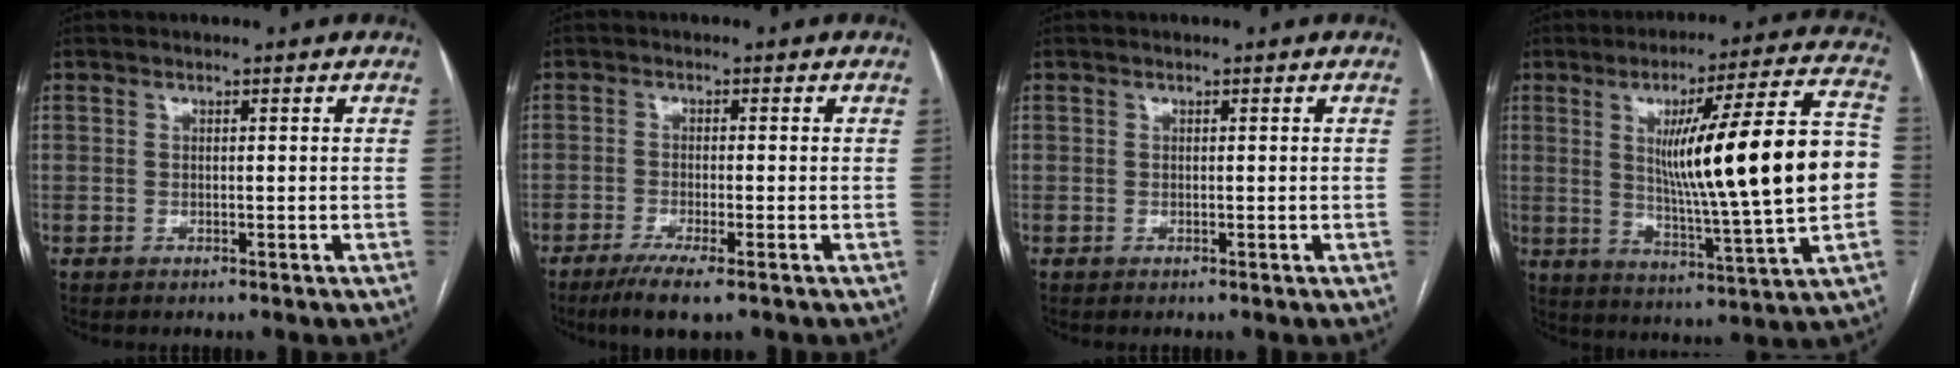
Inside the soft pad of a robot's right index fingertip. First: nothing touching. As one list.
[{"total": 5.9, "force": [-3.8, 0.3, 4.5], "torque": [-0.077, -0.016, -0.064]}, {"total": 0.0}, {"total": 22.3, "force": [1.3, 0.5, 22.3], "torque": [-0.323, 0.011, 0.015]}]